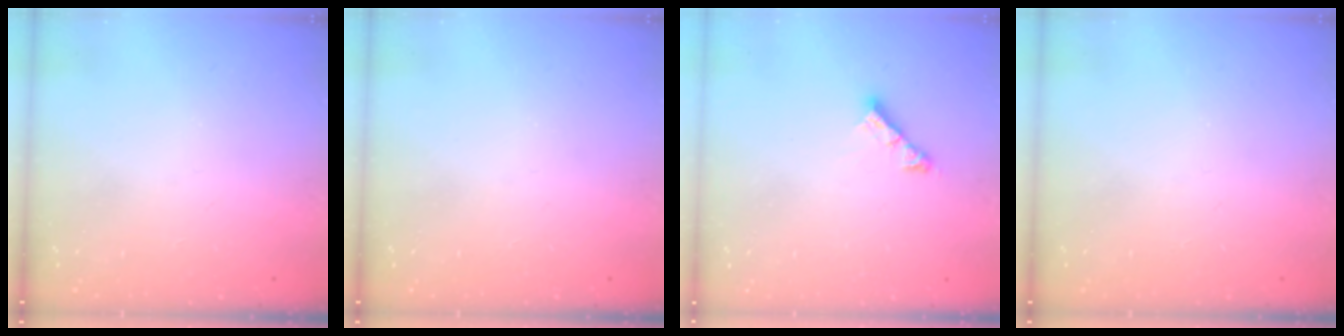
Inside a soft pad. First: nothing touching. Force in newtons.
{"total": 0.0}
{"total": 5.2, "press": 5.2, "slide": 0.4}
{"total": 0.0}